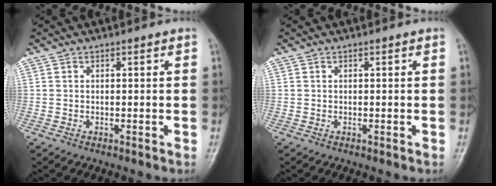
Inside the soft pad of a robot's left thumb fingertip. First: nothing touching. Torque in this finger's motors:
{"motor_torque": [0.00, 0.00, 0.07, -0.07, 0.00]}